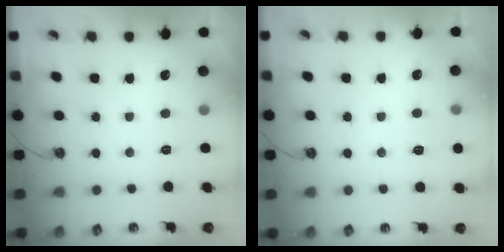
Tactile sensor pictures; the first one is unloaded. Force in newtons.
{"total": 2.5, "press": 2.4, "slide": 0.4}